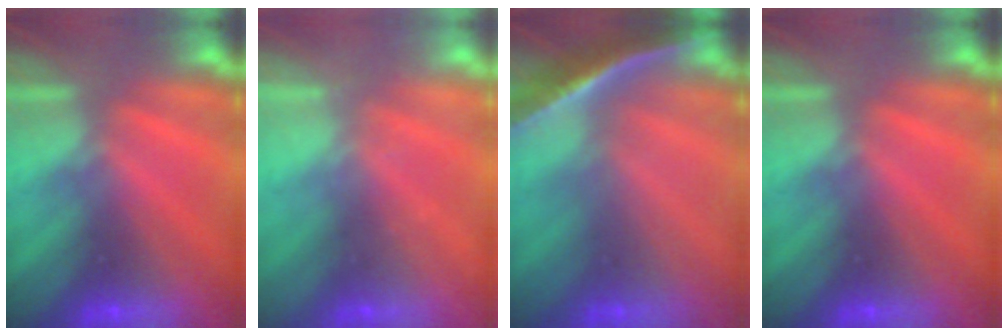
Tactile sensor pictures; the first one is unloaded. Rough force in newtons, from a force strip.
{"total": 2.1}
{"total": 1.7}
{"total": 0.0}